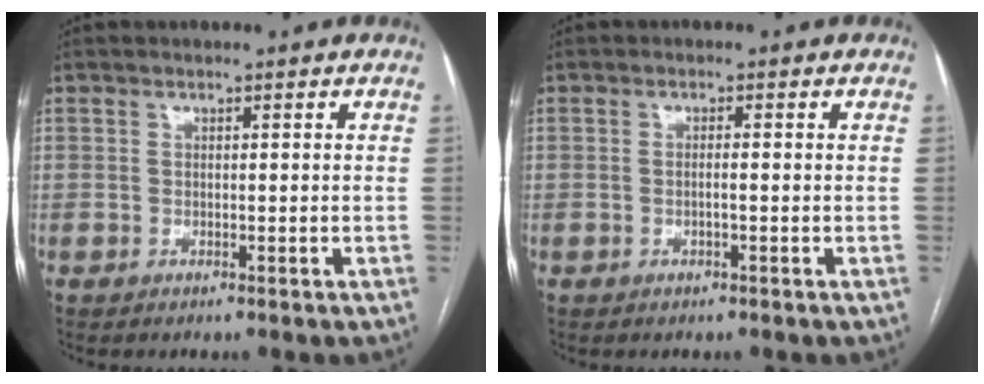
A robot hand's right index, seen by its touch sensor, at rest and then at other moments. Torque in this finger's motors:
{"motor_torque": [-0.24, 0.27, -0.05, 0.00]}